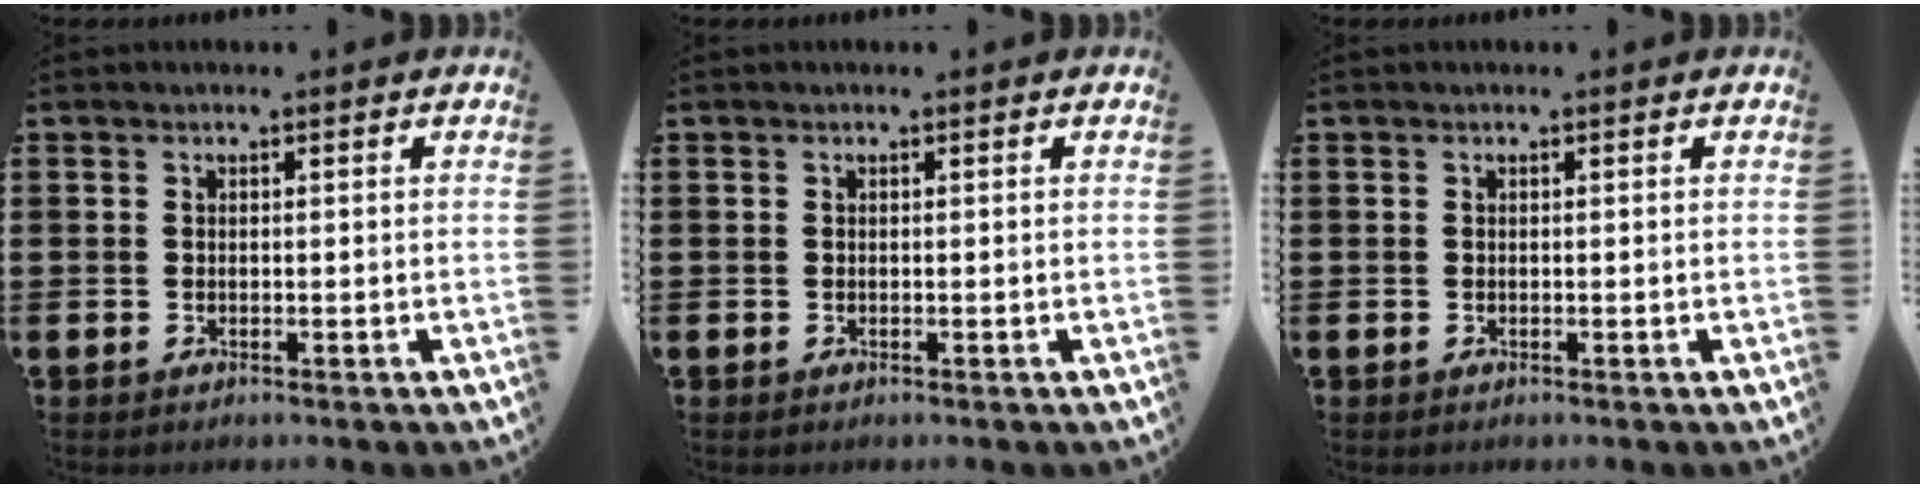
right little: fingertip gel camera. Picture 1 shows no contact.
{"total": 0.0}
{"total": 0.0}